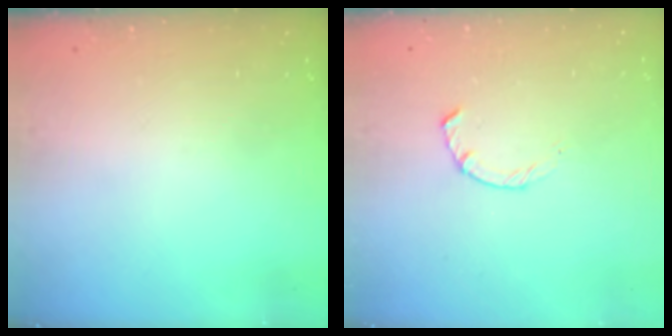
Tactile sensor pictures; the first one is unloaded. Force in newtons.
{"total": 2.3, "press": 2.2, "slide": 0.4}